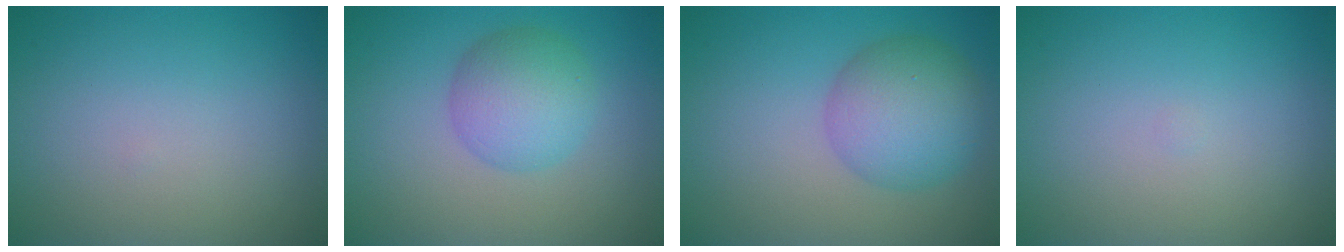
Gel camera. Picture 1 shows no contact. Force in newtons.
{"total": 4.6, "press": 4.6, "slide": 0.1}
{"total": 5.9, "press": 5.8, "slide": 0.2}
{"total": 0.0}